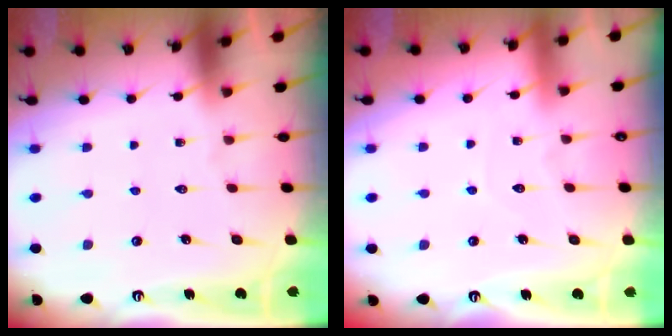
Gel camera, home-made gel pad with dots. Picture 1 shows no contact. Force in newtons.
{"total": 3.7, "press": 3.7, "slide": 0.2}